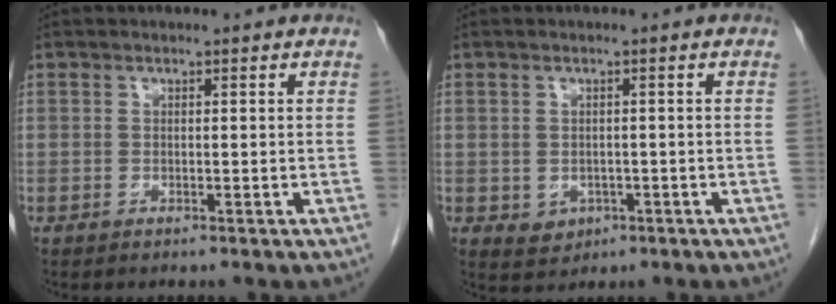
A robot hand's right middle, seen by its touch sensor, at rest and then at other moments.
{"total": 2.6, "force": [-0.7, 2.3, 1.1], "torque": [-0.014, 0.002, 0.002]}